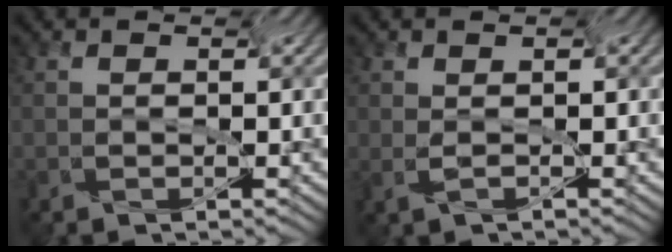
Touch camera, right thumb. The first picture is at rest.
{"total": 0.7, "force": [0.5, -0.1, 0.4], "torque": [-0.005, -0.004, 0.015]}